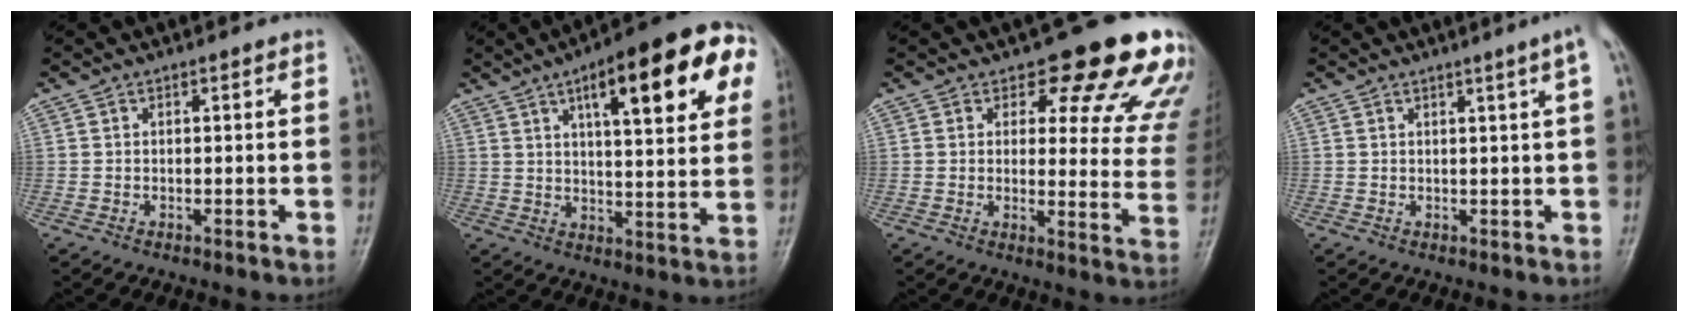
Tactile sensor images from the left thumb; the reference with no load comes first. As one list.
[{"total": 21.1, "force": [8.6, 6.1, 18.3], "torque": [-0.224, 0.000, 0.112]}, {"total": 18.1, "force": [13.4, 7.2, 9.7], "torque": [-0.059, -0.076, 0.137]}, {"total": 3.6, "force": [1.5, -0.7, 3.1], "torque": [-0.044, -0.003, 0.021]}]